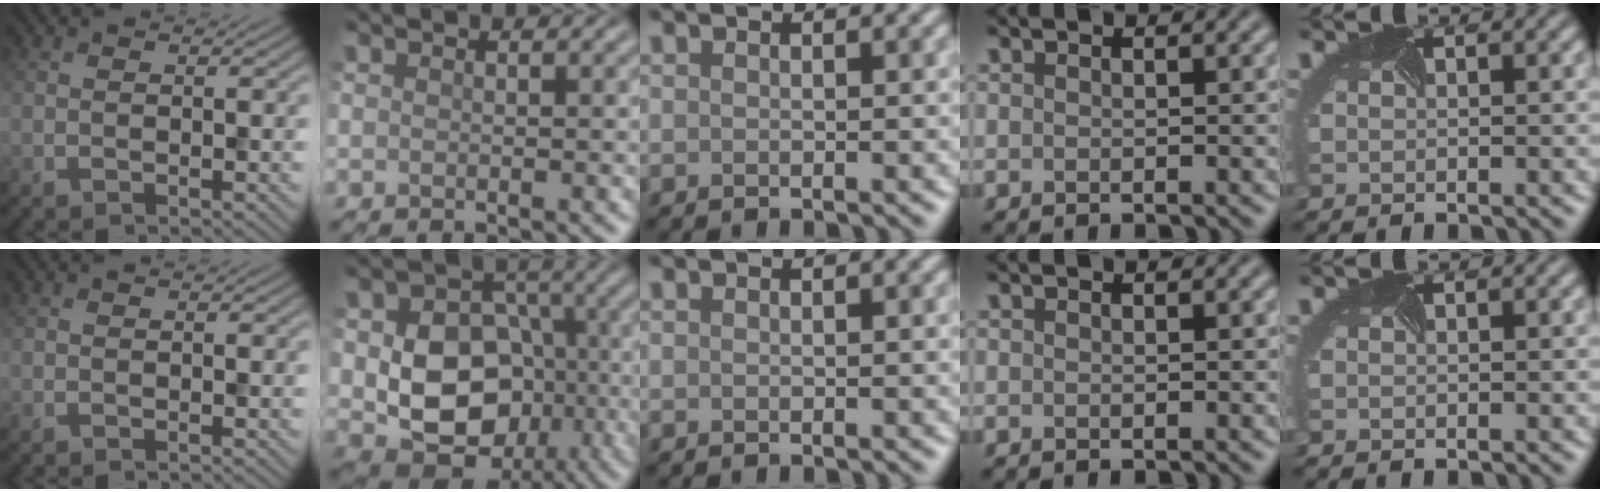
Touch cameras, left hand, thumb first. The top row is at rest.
{"index": {"total": 10.8, "force": [-1.3, 8.1, 6.9], "torque": [-0.122, -0.016, -0.026]}}